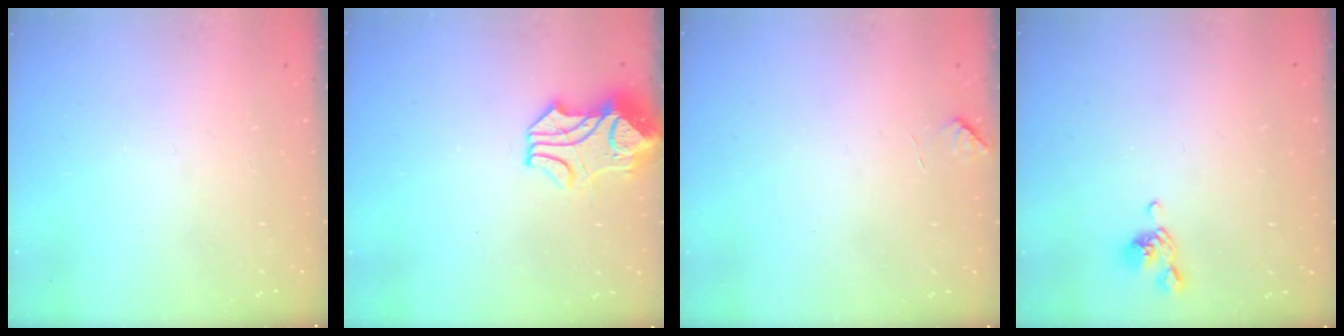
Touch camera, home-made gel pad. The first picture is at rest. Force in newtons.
{"total": 2.2, "press": 1.9, "slide": 1.1}
{"total": 2.7, "press": 2.7, "slide": 0.6}
{"total": 4.2, "press": 4.2, "slide": 0.1}